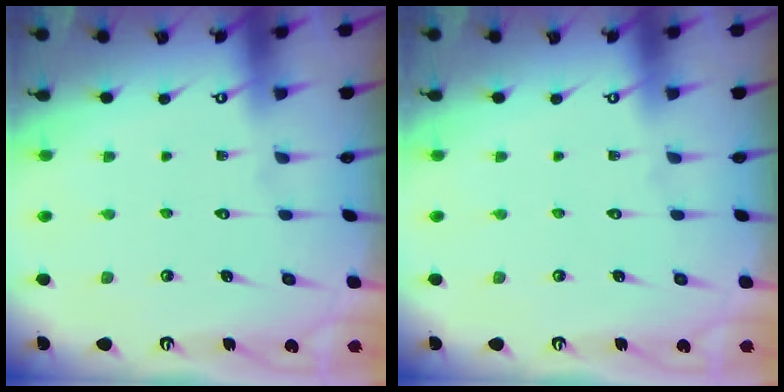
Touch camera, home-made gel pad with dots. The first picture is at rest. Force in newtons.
{"total": 0.0}